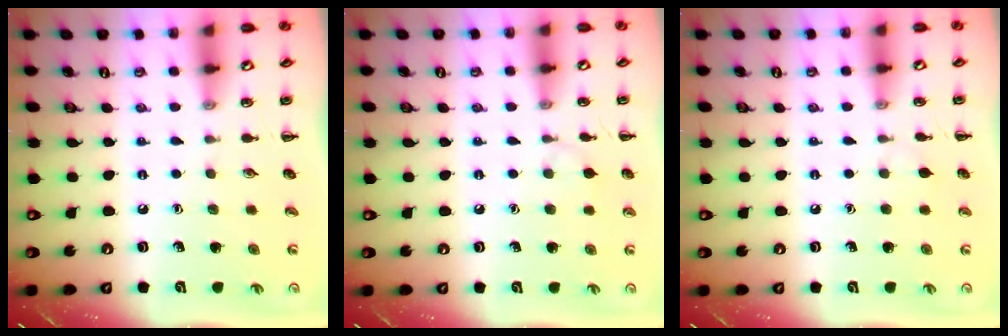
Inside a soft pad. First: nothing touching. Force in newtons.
{"total": 4.9, "press": 4.6, "slide": 1.5}
{"total": 3.7, "press": 3.3, "slide": 1.6}